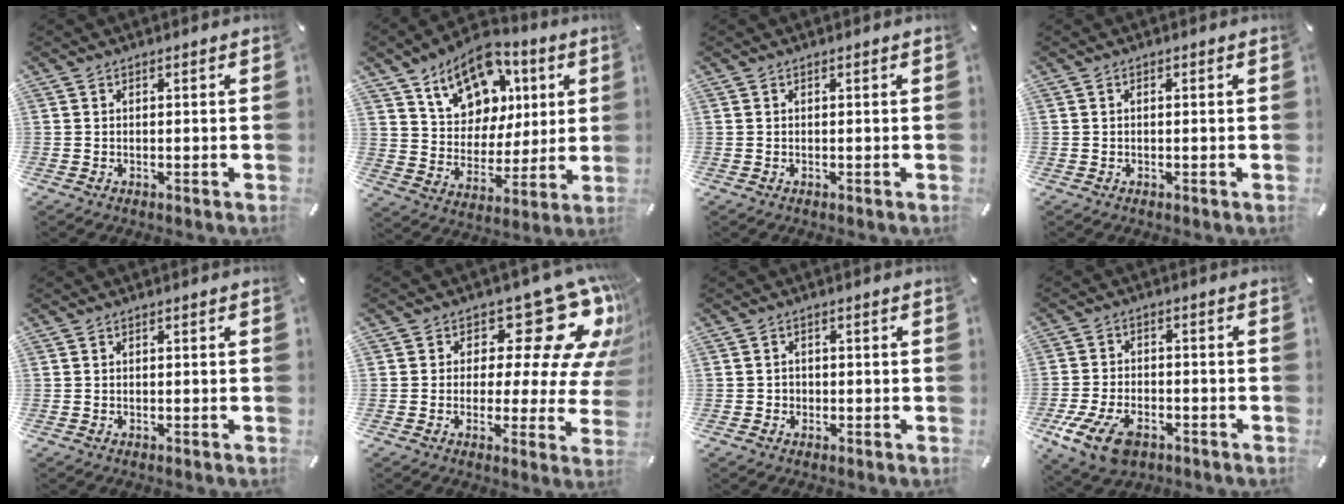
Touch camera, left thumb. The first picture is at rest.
{"total": 14.7, "force": [8.3, 10.8, 5.4], "torque": [-0.087, -0.048, 0.157]}
{"total": 0.0}
{"total": 0.0}
{"total": 0.0}
{"total": 19.0, "force": [10.1, 9.1, 13.2], "torque": [-0.170, -0.074, 0.163]}
{"total": 1.7, "force": [-0.5, 1.6, 0.1], "torque": [-0.004, 0.008, -0.015]}
{"total": 10.4, "force": [-5.4, 6.3, 6.2], "torque": [-0.146, 0.015, -0.099]}